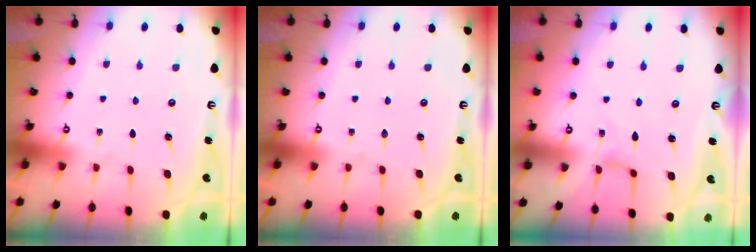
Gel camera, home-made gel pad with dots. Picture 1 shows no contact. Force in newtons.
{"total": 0.0}
{"total": 0.0}